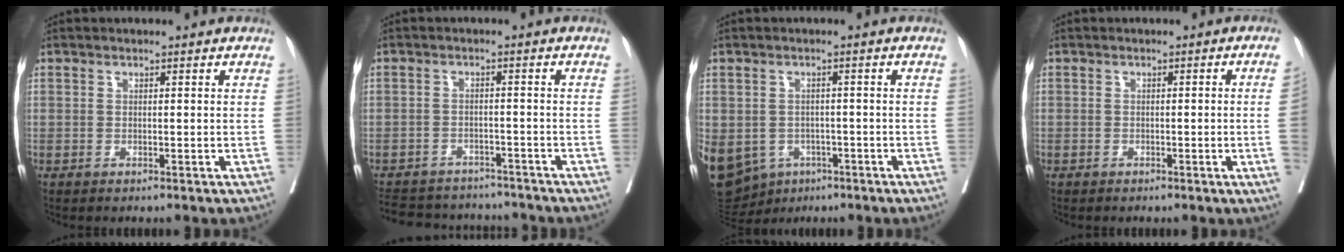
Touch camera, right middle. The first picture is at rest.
{"total": 13.0, "force": [-11.8, 4.5, 3.1], "torque": [-0.068, 0.009, -0.154]}
{"total": 27.2, "force": [-11.0, 22.0, 11.6], "torque": [-0.412, -0.019, -0.152]}
{"total": 3.1, "force": [-0.7, -1.1, 2.8], "torque": [-0.041, -0.004, -0.009]}